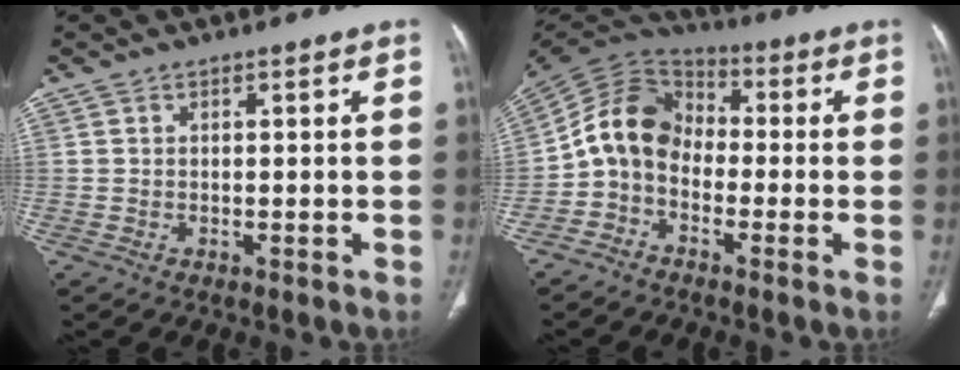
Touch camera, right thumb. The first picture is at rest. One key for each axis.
{"total": 10.9, "fx": -2.2, "fy": 8.4, "fz": 6.6, "tx": -0.114, "ty": 0.053, "tz": -0.060}